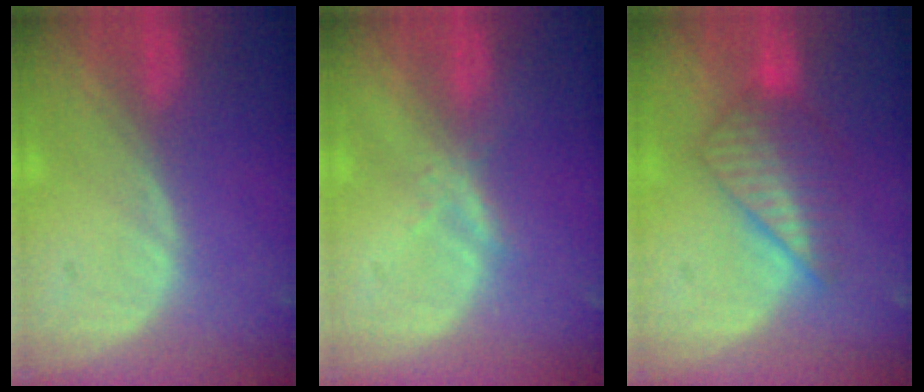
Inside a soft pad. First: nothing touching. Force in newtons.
{"total": 1.7, "press": 1.7, "slide": 0.1}
{"total": 6.3, "press": 6.3, "slide": 0.2}